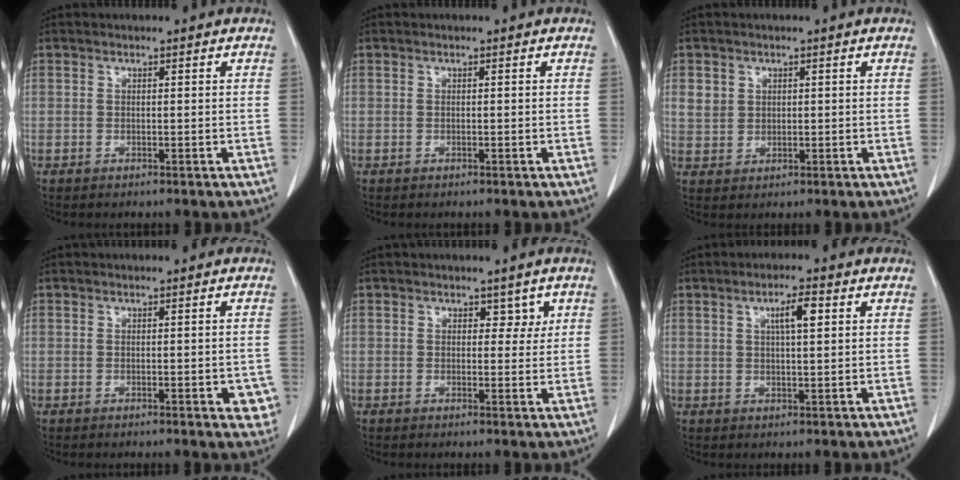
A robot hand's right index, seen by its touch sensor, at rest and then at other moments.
{"total": 0.0}
{"total": 3.1, "force": [1.2, 2.8, 0.8], "torque": [-0.011, 0.002, 0.028]}
{"total": 3.7, "force": [-1.1, 1.5, 3.2], "torque": [-0.016, 0.002, -0.008]}
{"total": 2.3, "force": [1.1, 1.6, 1.2], "torque": [-0.004, 0.000, 0.012]}
{"total": 4.1, "force": [1.5, 0.6, 3.7], "torque": [-0.064, 0.003, 0.025]}